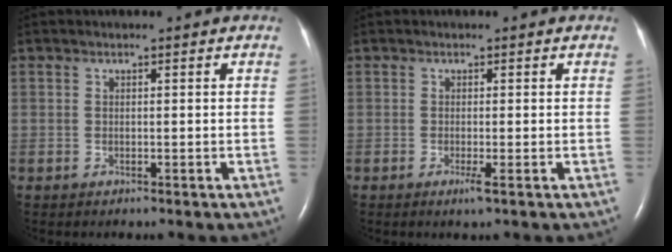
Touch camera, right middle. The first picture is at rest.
{"total": 1.3, "force": [-0.6, -0.2, 1.1], "torque": [-0.022, -0.004, -0.011]}